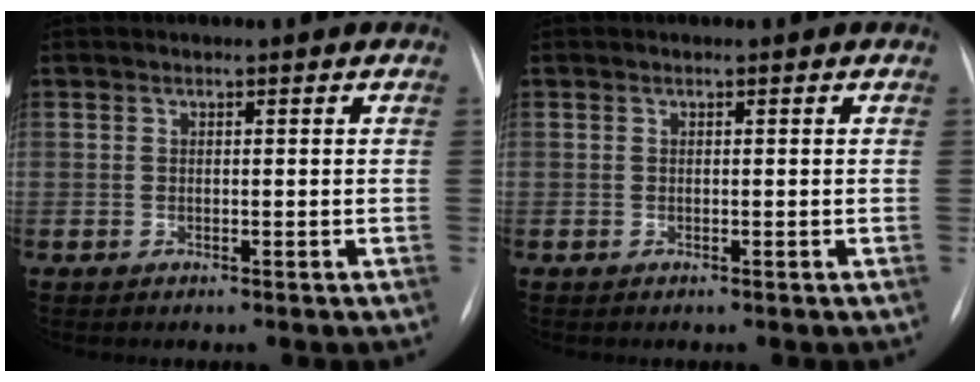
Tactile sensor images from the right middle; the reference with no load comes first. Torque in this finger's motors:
{"motor_torque": [0.20, -0.26, 0.04, 0.00]}